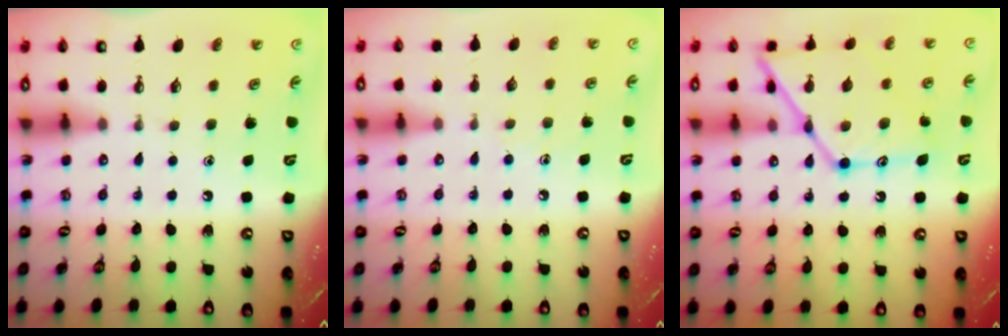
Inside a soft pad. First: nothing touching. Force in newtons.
{"total": 4.8, "press": 4.7, "slide": 0.4}
{"total": 17.3, "press": 17.2, "slide": 1.3}